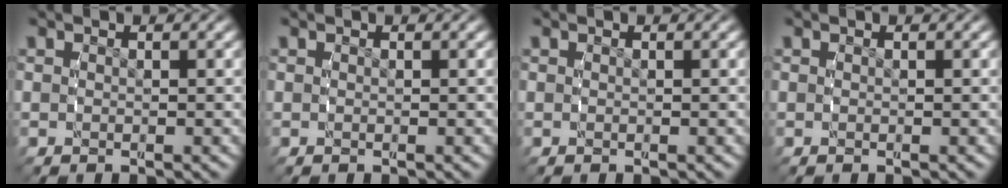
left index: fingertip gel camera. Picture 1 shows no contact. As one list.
[{"total": 0.0}, {"total": 0.0}, {"total": 0.0}]